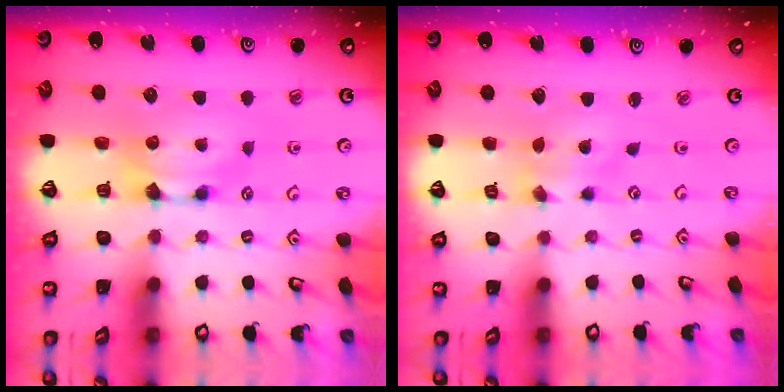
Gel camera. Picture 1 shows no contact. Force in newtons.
{"total": 1.9, "press": 1.5, "slide": 1.2}